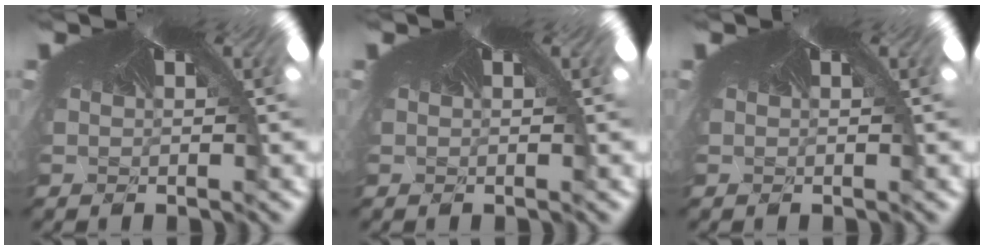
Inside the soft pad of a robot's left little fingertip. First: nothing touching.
{"total": 0.0}
{"total": 0.0}